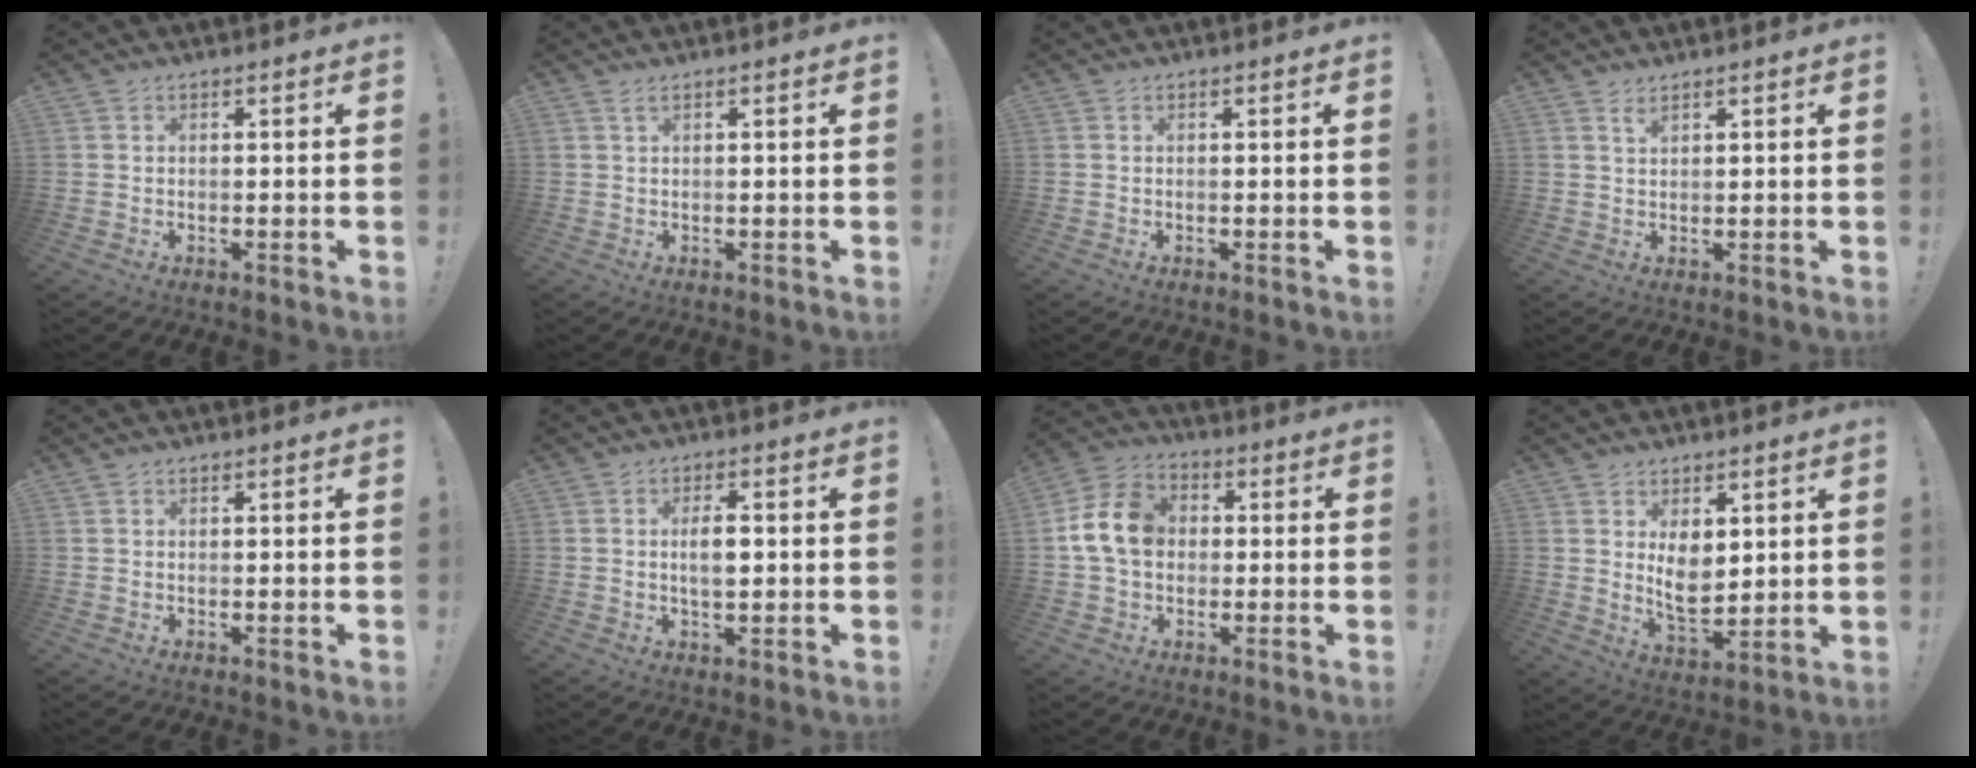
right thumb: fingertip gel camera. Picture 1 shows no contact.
{"total": 1.3, "force": [0.7, 0.0, 1.1], "torque": [-0.016, -0.002, 0.010]}
{"total": 0.0}
{"total": 1.5, "force": [1.2, 0.4, 0.9], "torque": [-0.011, -0.004, 0.020]}
{"total": 0.5, "force": [0.3, 0.4, 0.1], "torque": [0.006, -0.003, 0.004]}
{"total": 5.4, "force": [0.2, 2.3, 4.9], "torque": [-0.078, 0.000, -0.004]}
{"total": 13.3, "force": [1.3, 10.4, 8.2], "torque": [-0.149, 0.013, 0.029]}
{"total": 8.3, "force": [2.9, 5.5, 5.5], "torque": [-0.095, -0.026, 0.057]}